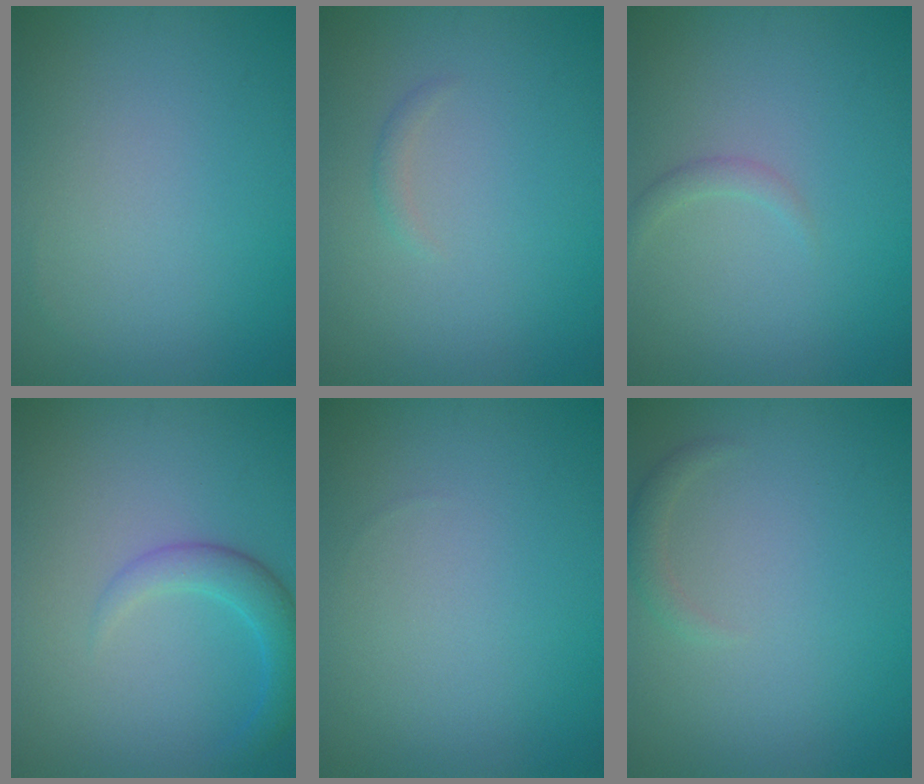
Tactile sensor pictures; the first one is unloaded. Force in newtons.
{"total": 0.7, "press": 0.7, "slide": 0.0}
{"total": 1.0, "press": 1.0, "slide": 0.1}
{"total": 2.8, "press": 2.8, "slide": 0.1}
{"total": 0.0}
{"total": 1.1, "press": 1.1, "slide": 0.1}